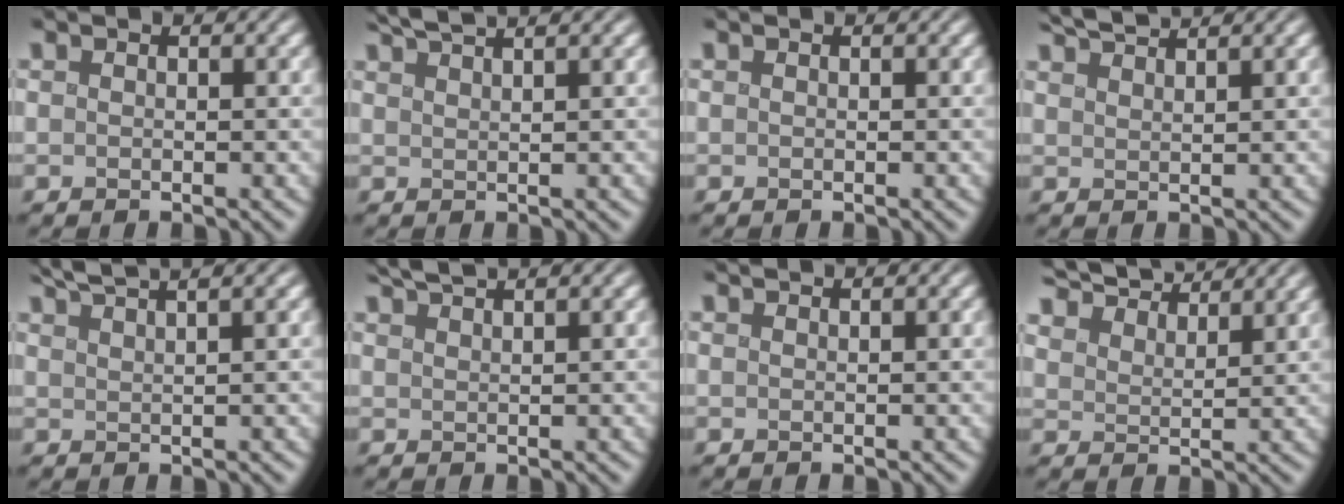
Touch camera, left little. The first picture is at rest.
{"total": 3.7, "force": [3.2, 0.3, 2.0], "torque": [-0.023, 0.019, 0.042]}
{"total": 0.0}
{"total": 3.1, "force": [2.9, 0.2, 1.0], "torque": [-0.008, 0.010, 0.052]}
{"total": 4.9, "force": [4.0, 0.6, 2.7], "torque": [-0.032, 0.024, 0.048]}
{"total": 3.1, "force": [2.8, 0.3, 1.4], "torque": [-0.013, 0.014, 0.041]}
{"total": 1.6, "force": [1.4, 0.5, 0.6], "torque": [0.008, 0.002, 0.003]}
{"total": 9.1, "force": [8.3, 2.0, 3.0], "torque": [-0.070, 0.008, 0.127]}